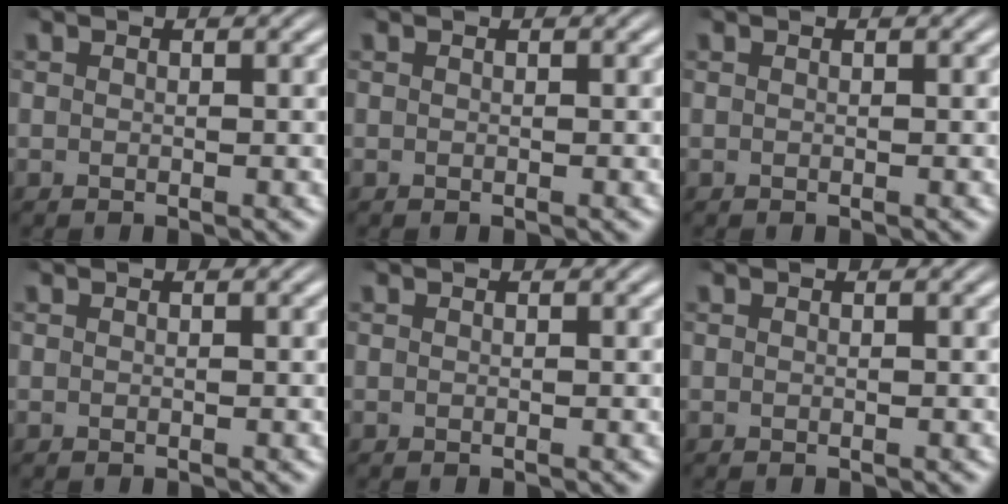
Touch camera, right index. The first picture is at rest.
{"total": 0.0}
{"total": 0.0}
{"total": 0.0}
{"total": 0.0}
{"total": 0.0}